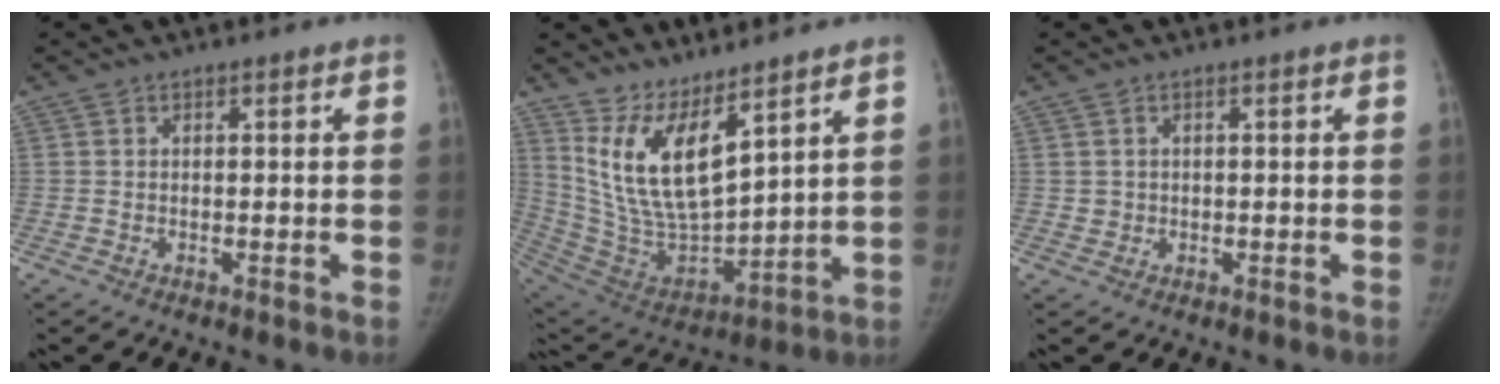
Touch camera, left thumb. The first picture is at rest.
{"total": 14.4, "force": [8.9, 4.8, 10.2], "torque": [-0.173, -0.069, 0.199]}
{"total": 1.1, "force": [0.1, 1.1, 0.2], "torque": [0.004, 0.002, 0.002]}